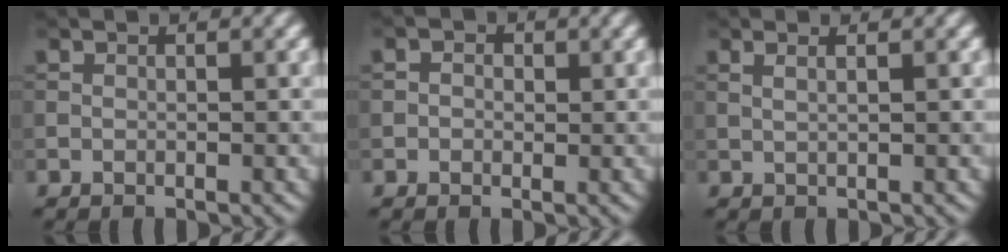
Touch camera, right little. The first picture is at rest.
{"total": 1.4, "force": [0.2, 1.3, 0.6], "torque": [-0.002, -0.001, -0.009]}
{"total": 1.7, "force": [1.0, 0.6, 1.3], "torque": [-0.011, -0.001, -0.002]}